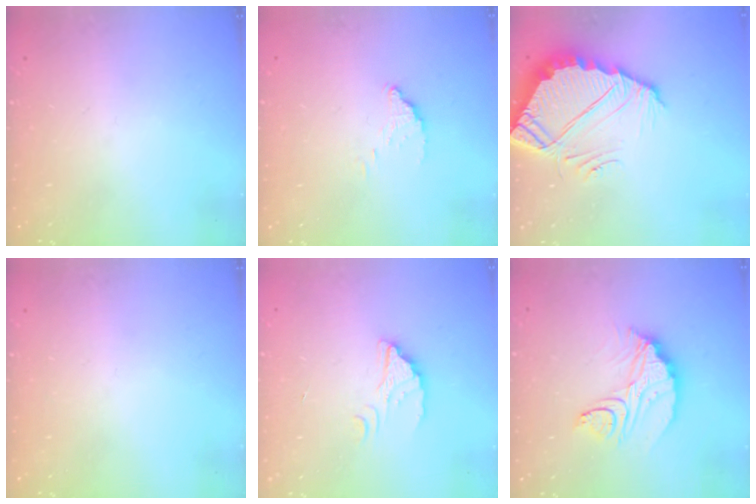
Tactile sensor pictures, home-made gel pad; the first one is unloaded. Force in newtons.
{"total": 3.3, "press": 3.3, "slide": 0.0}
{"total": 7.9, "press": 7.9, "slide": 0.4}
{"total": 0.0}
{"total": 2.1, "press": 2.1, "slide": 0.2}
{"total": 12.2, "press": 12.2, "slide": 1.1}